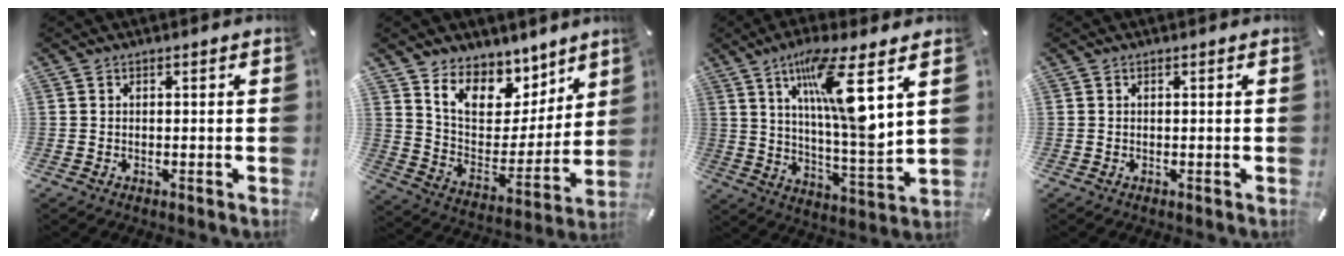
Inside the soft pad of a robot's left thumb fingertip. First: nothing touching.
{"total": 11.7, "force": [8.4, 7.7, 2.5], "torque": [-0.053, -0.082, 0.161]}
{"total": 17.0, "force": [8.1, 2.9, 14.7], "torque": [-0.268, -0.041, 0.117]}
{"total": 0.0}